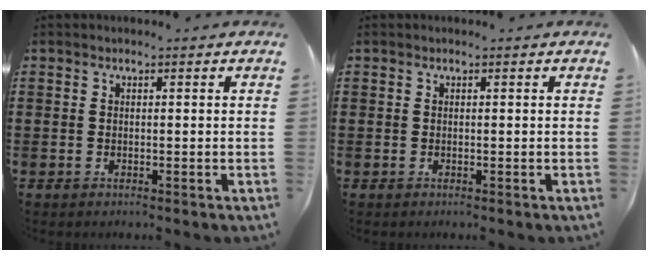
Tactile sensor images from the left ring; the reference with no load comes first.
{"total": 0.0}